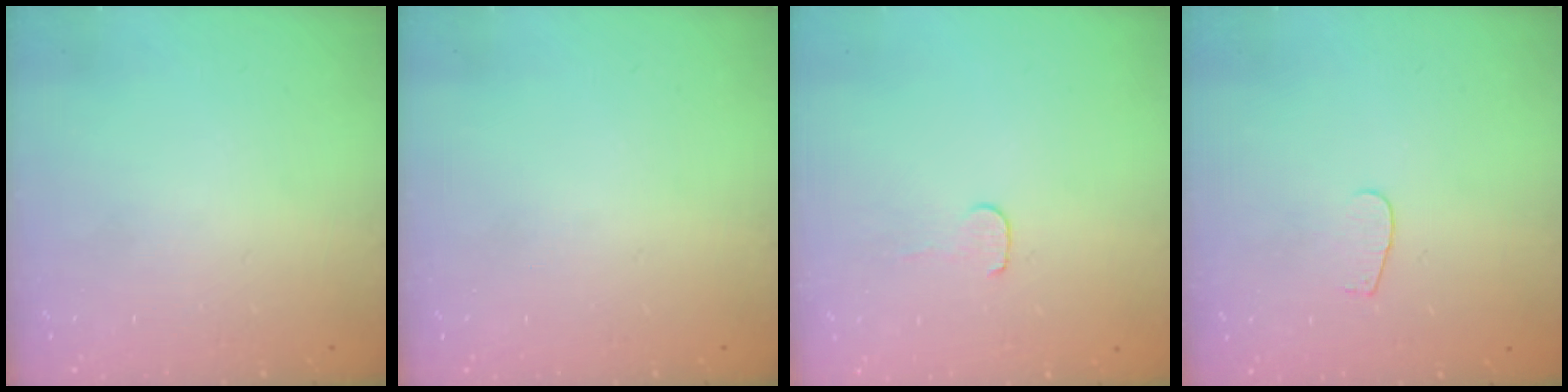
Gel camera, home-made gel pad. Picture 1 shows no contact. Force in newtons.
{"total": 0.0}
{"total": 3.5, "press": 3.5, "slide": 0.4}
{"total": 2.6, "press": 2.5, "slide": 0.3}